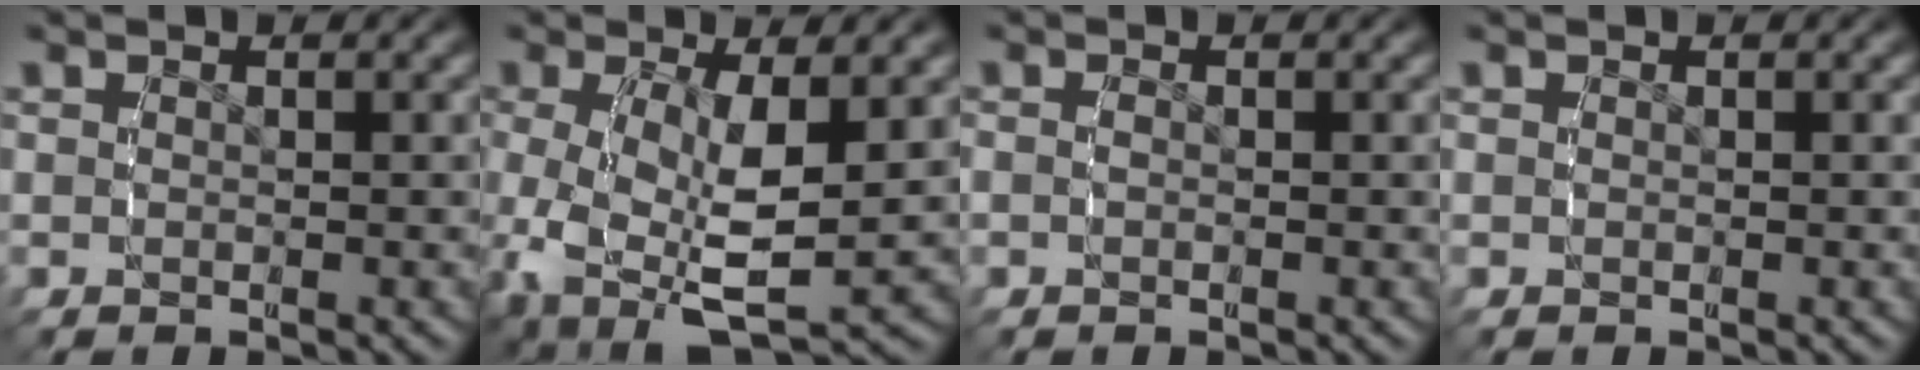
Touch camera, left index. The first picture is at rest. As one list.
[{"total": 7.7, "force": [-2.5, 4.9, 5.3], "torque": [-0.147, -0.054, -0.019]}, {"total": 0.9, "force": [-0.5, 0.6, 0.4], "torque": [-0.016, -0.004, -0.013]}, {"total": 0.0}]